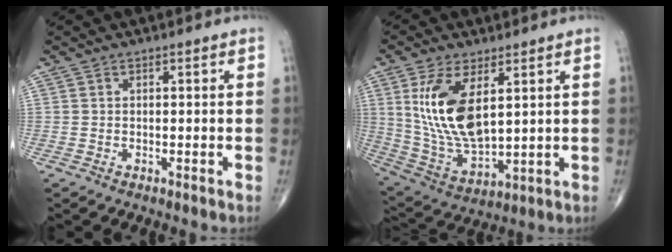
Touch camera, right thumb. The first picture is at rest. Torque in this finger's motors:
{"motor_torque": [-1.04, 1.47, 1.34, 0.53, 0.18]}